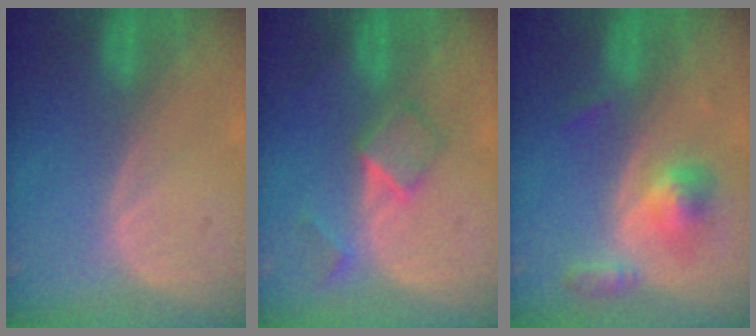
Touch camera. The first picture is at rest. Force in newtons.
{"total": 5.1, "press": 4.5, "slide": 2.5}
{"total": 5.3, "press": 5.0, "slide": 1.6}